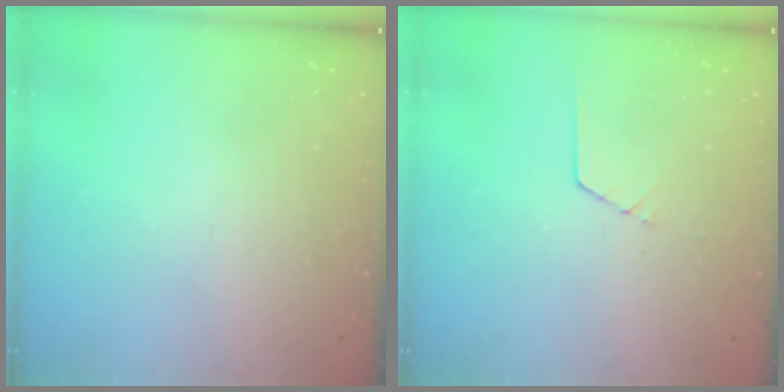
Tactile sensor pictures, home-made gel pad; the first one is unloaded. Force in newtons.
{"total": 1.4, "press": 1.4, "slide": 0.1}